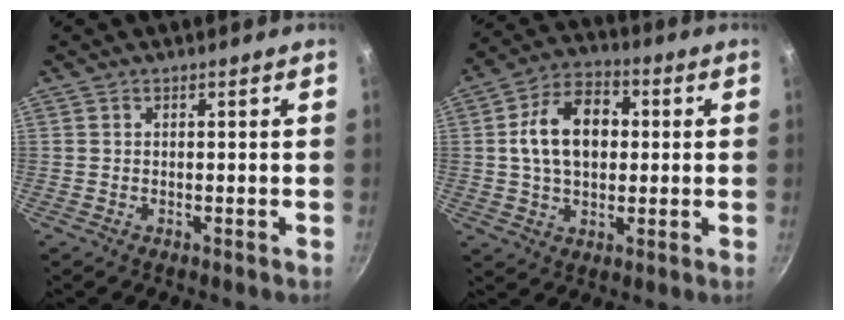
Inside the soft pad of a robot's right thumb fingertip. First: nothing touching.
{"total": 13.4, "force": [1.6, 9.2, 9.7], "torque": [-0.134, 0.020, 0.015]}